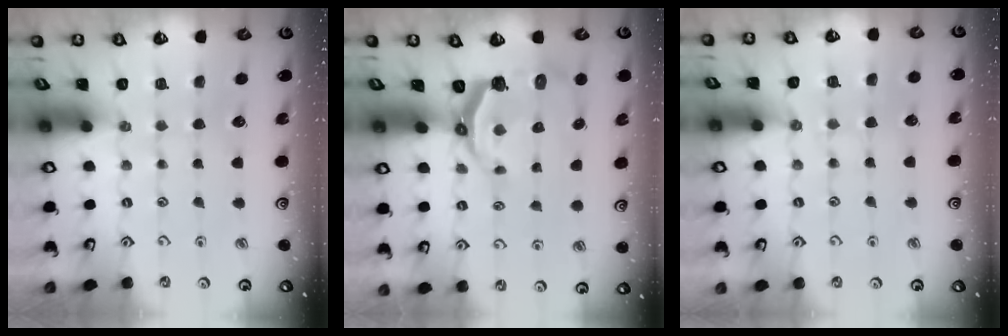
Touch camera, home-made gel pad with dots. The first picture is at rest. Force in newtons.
{"total": 5.8, "press": 4.5, "slide": 3.7}
{"total": 3.9, "press": 3.8, "slide": 0.6}